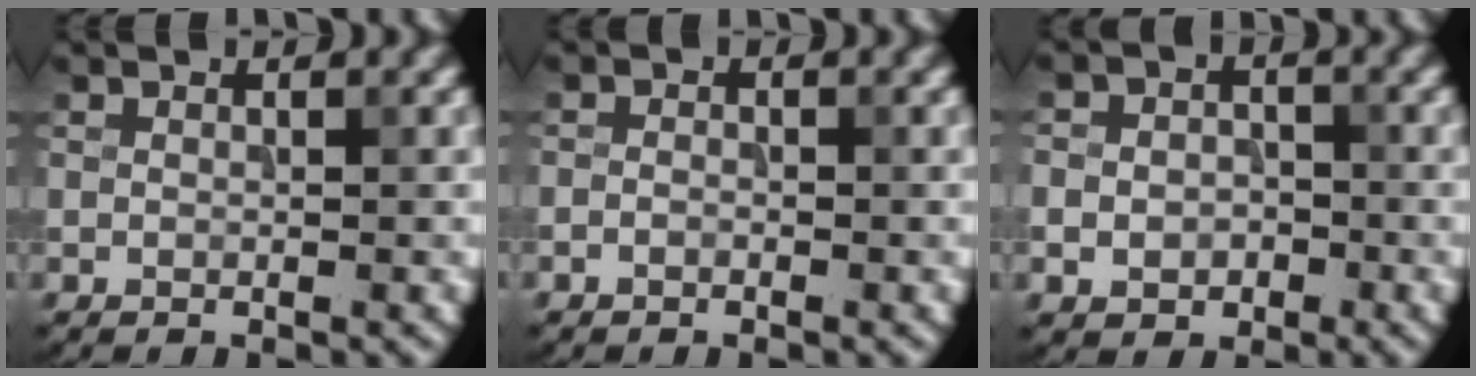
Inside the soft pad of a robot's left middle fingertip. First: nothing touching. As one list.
[{"total": 0.7, "force": [-0.4, 0.4, 0.3], "torque": [-0.005, -0.001, -0.010]}, {"total": 3.6, "force": [-0.9, 3.0, 1.8], "torque": [-0.015, -0.008, -0.020]}]